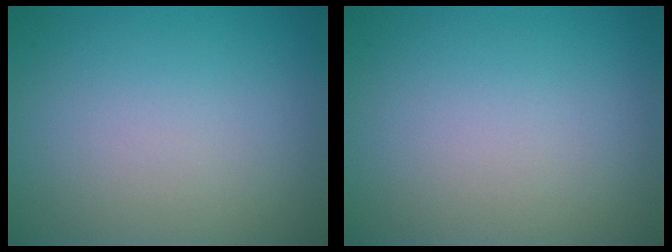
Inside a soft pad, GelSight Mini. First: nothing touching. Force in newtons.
{"total": 0.0}